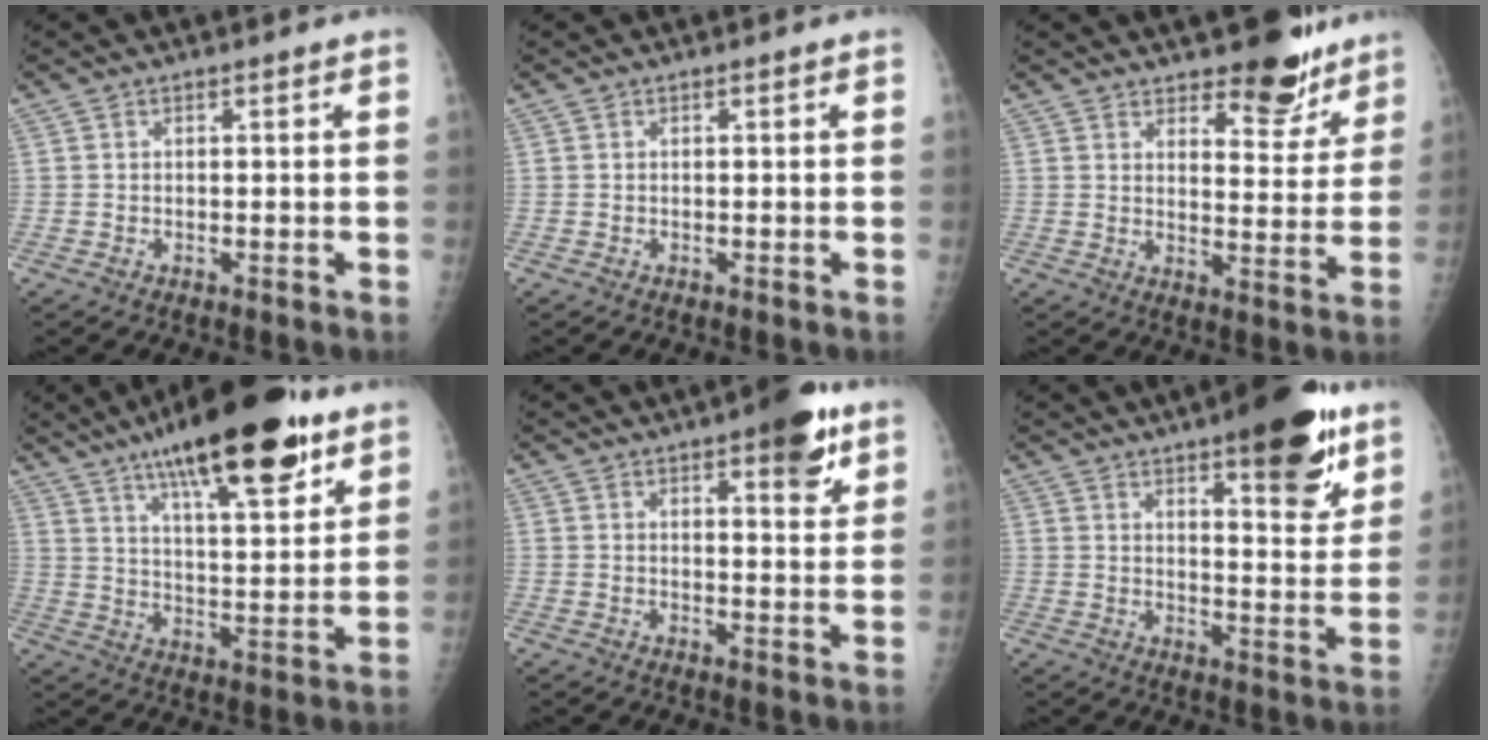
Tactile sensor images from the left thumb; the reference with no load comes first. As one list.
[{"total": 0.0}, {"total": 10.0, "force": [7.7, 4.1, 4.9], "torque": [-0.025, -0.055, 0.112]}, {"total": 22.6, "force": [14.1, 6.4, 16.5], "torque": [-0.237, -0.049, 0.221]}, {"total": 9.0, "force": [5.2, 2.8, 6.8], "torque": [-0.073, -0.023, 0.065]}, {"total": 16.1, "force": [9.7, 4.9, 11.8], "torque": [-0.125, -0.051, 0.138]}]